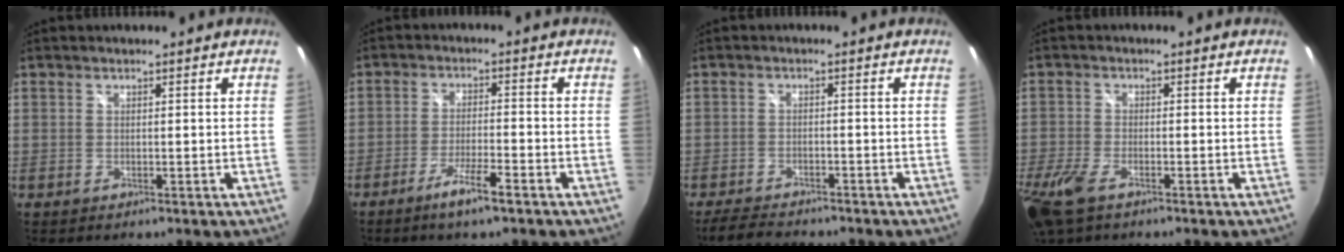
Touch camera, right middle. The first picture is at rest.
{"total": 6.1, "force": [-4.1, 0.2, 4.5], "torque": [-0.099, -0.005, -0.074]}
{"total": 6.7, "force": [-5.9, 2.0, 2.5], "torque": [-0.071, -0.008, -0.095]}
{"total": 9.6, "force": [-5.8, 4.3, 6.4], "torque": [-0.169, -0.031, -0.113]}